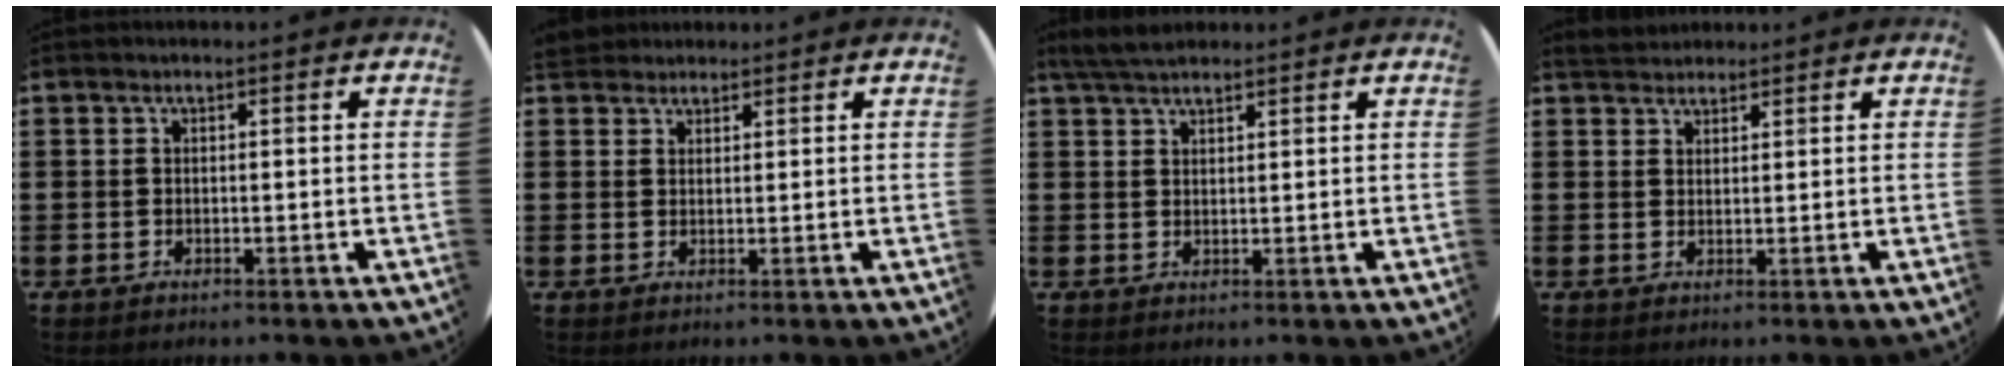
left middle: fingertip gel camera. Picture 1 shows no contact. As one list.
[{"total": 2.2, "force": [2.0, 0.8, 0.0], "torque": [-0.003, 0.006, 0.040]}, {"total": 3.8, "force": [3.3, 1.0, 1.6], "torque": [-0.038, 0.002, 0.061]}, {"total": 2.4, "force": [2.3, 0.7, -0.1], "torque": [-0.001, 0.002, 0.045]}]